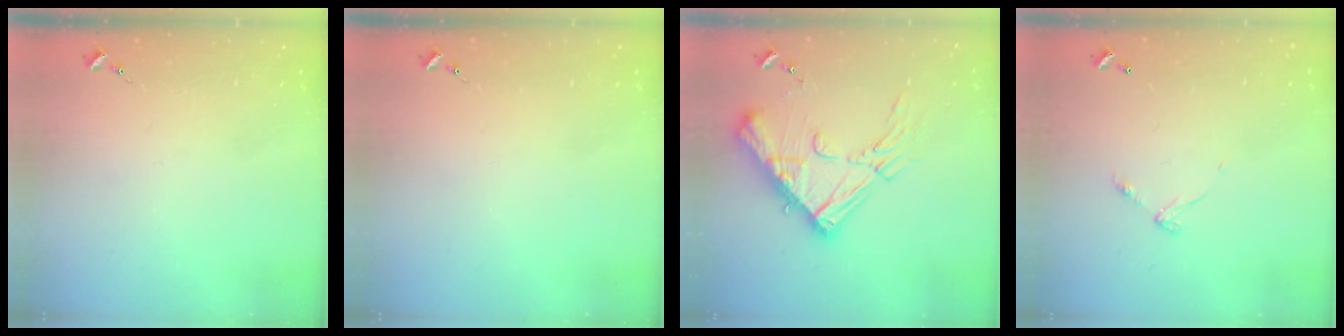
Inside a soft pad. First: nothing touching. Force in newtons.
{"total": 0.0}
{"total": 20.5, "press": 20.3, "slide": 2.3}
{"total": 5.6, "press": 5.6, "slide": 0.5}